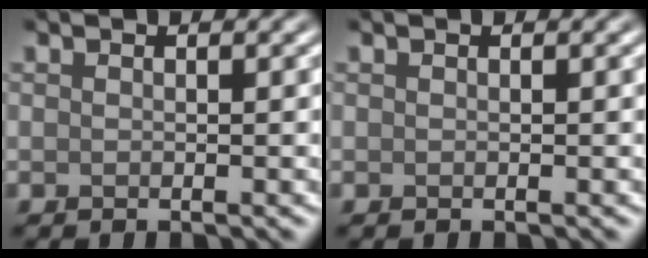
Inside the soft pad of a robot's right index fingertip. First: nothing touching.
{"total": 0.0}